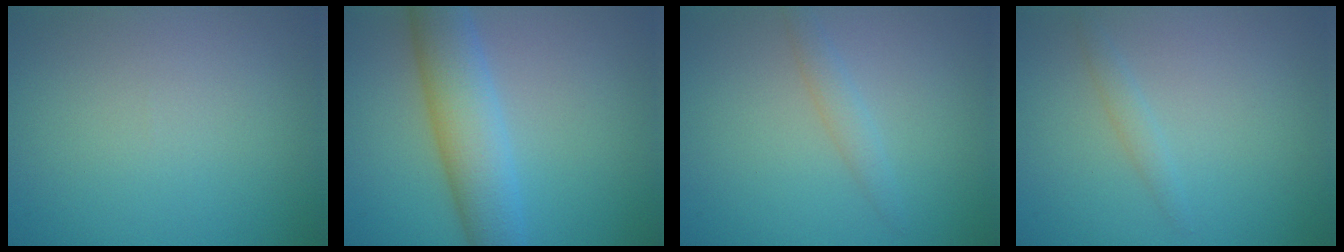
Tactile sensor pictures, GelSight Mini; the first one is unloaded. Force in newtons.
{"total": 6.3, "press": 6.3, "slide": 0.2}
{"total": 1.4, "press": 1.4, "slide": 0.1}
{"total": 1.1, "press": 1.1, "slide": 0.1}